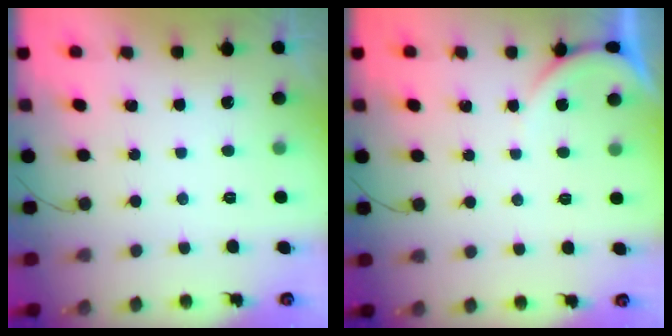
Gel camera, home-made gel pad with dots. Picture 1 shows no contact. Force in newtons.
{"total": 1.6, "press": 1.6, "slide": 0.4}